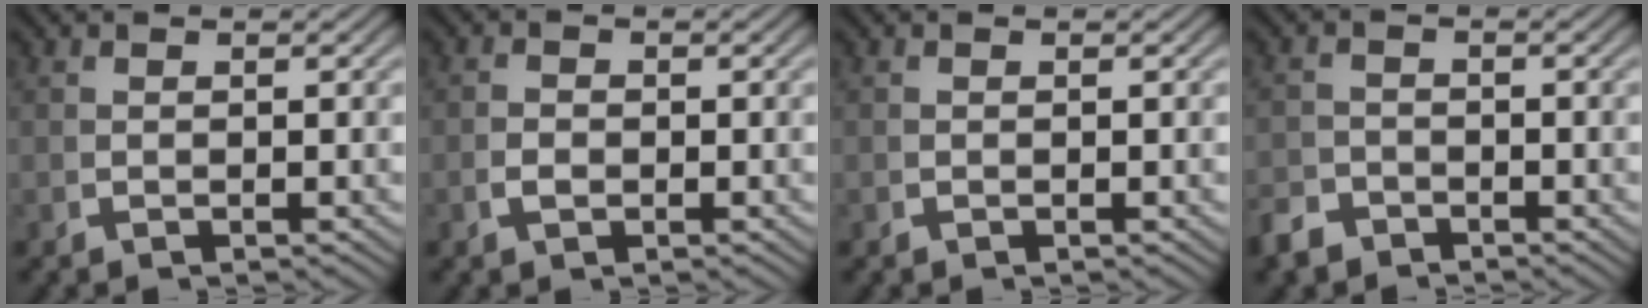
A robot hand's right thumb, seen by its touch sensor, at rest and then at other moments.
{"total": 1.0, "force": [-0.4, 0.6, 0.6], "torque": [-0.011, -0.003, -0.006]}
{"total": 0.0}
{"total": 2.6, "force": [-2.4, 1.0, 0.0], "torque": [0.009, -0.010, -0.041]}